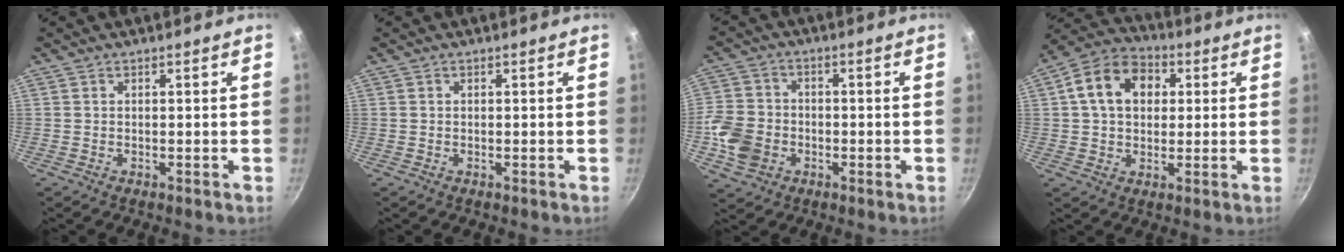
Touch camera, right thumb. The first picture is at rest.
{"total": 0.0}
{"total": 9.8, "force": [-2.6, 8.0, 4.9], "torque": [-0.084, 0.021, -0.060]}
{"total": 12.7, "force": [2.9, 9.5, 8.0], "torque": [-0.109, 0.020, 0.031]}